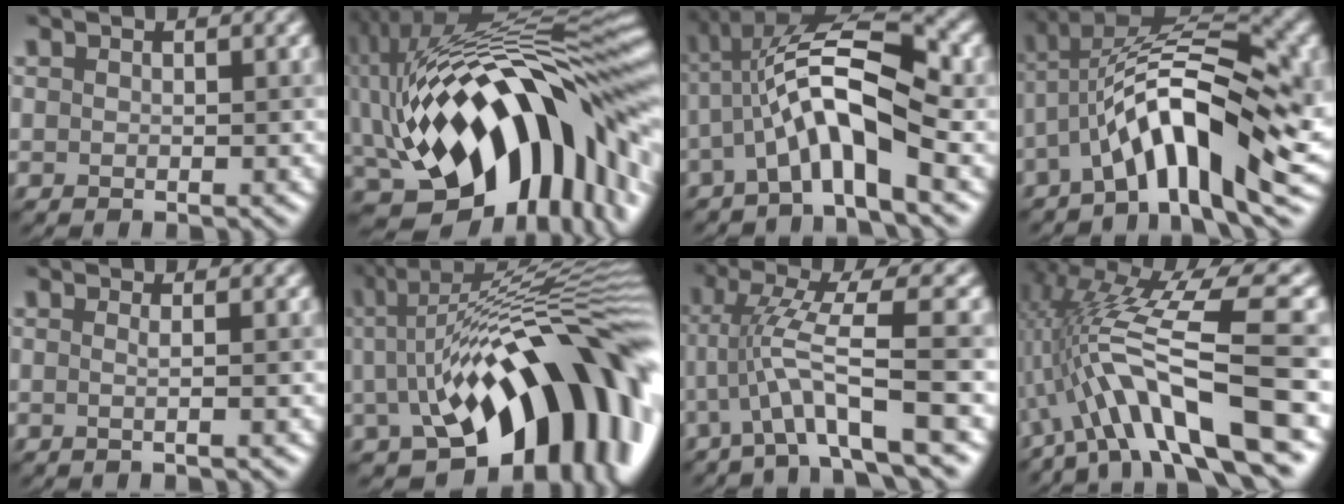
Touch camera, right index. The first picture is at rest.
{"total": 18.6, "force": [-0.1, 9.5, 15.9], "torque": [-0.254, 0.014, 0.004]}
{"total": 8.7, "force": [-1.4, 2.3, 8.3], "torque": [-0.148, 0.026, -0.037]}
{"total": 11.7, "force": [-2.6, 4.0, 10.7], "torque": [-0.172, 0.017, -0.052]}
{"total": 2.0, "force": [0.3, 0.9, 1.8], "torque": [-0.011, -0.007, -0.030]}
{"total": 17.0, "force": [-1.7, 8.0, 14.9], "torque": [-0.194, 0.036, -0.031]}
{"total": 6.2, "force": [-1.3, 0.4, 6.1], "torque": [-0.114, 0.013, -0.027]}
{"total": 11.8, "force": [-2.0, 2.9, 11.2], "torque": [-0.197, 0.015, -0.035]}